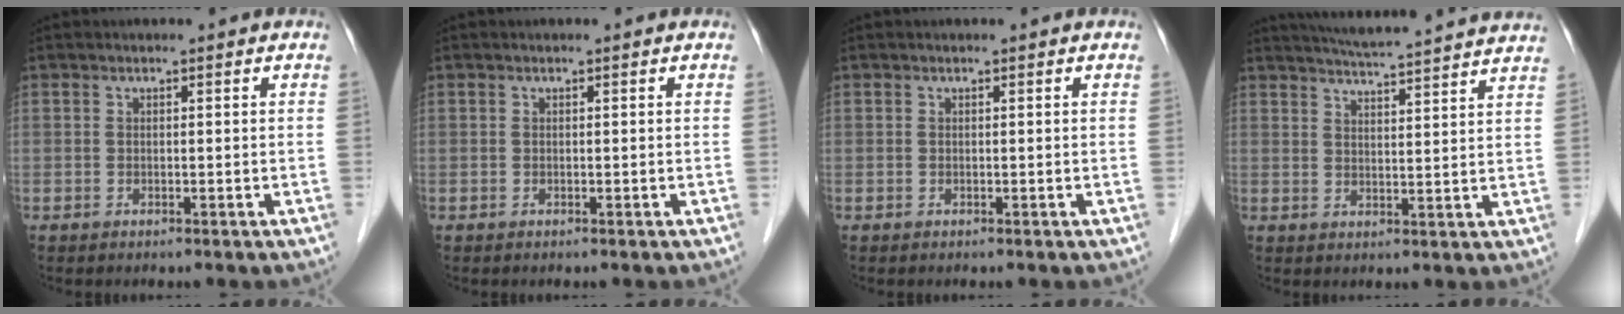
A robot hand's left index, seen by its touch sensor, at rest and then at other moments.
{"total": 0.0}
{"total": 0.0}
{"total": 17.1, "force": [15.9, 0.3, 6.2], "torque": [-0.099, 0.004, 0.208]}